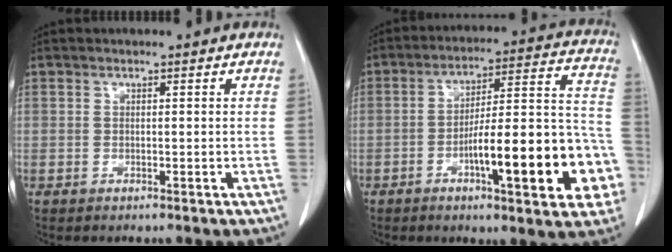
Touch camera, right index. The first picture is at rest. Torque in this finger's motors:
{"motor_torque": [1.34, -0.80, 0.49, 0.21]}